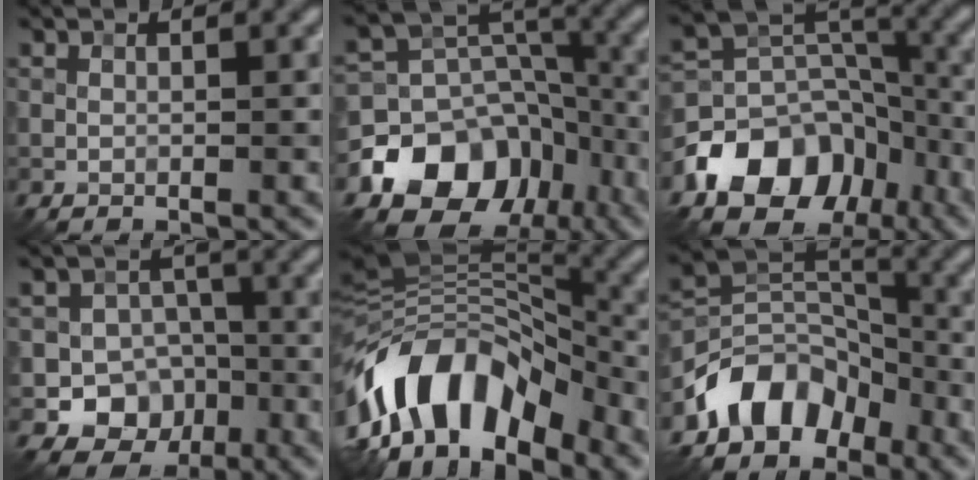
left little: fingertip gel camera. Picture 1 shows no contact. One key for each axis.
{"total": 11.1, "fx": -5.4, "fy": 8.3, "fz": 4.9, "tx": -0.082, "ty": -0.004, "tz": -0.102}
{"total": 10.0, "fx": -5.2, "fy": 6.9, "fz": 4.9, "tx": -0.076, "ty": 0.002, "tz": -0.105}
{"total": 7.8, "fx": -3.0, "fy": 6.8, "fz": 2.5, "tx": -0.010, "ty": -0.005, "tz": -0.070}
{"total": 11.6, "fx": -5.9, "fy": 6.1, "fz": 7.9, "tx": -0.129, "ty": 0.015, "tz": -0.107}
{"total": 7.5, "fx": -4.7, "fy": 5.0, "fz": 3.1, "tx": -0.026, "ty": -0.002, "tz": -0.094}